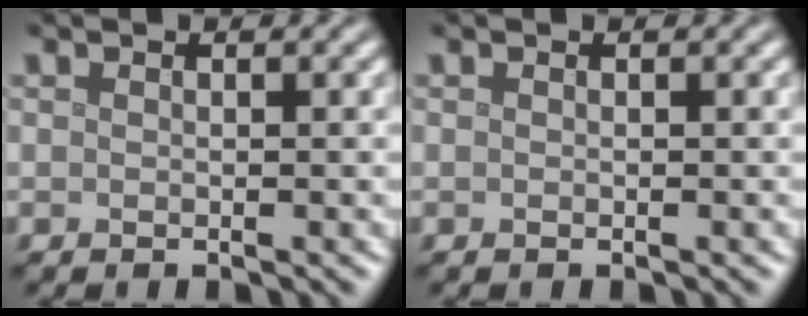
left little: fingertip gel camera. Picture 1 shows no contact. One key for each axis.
{"total": 0.0}